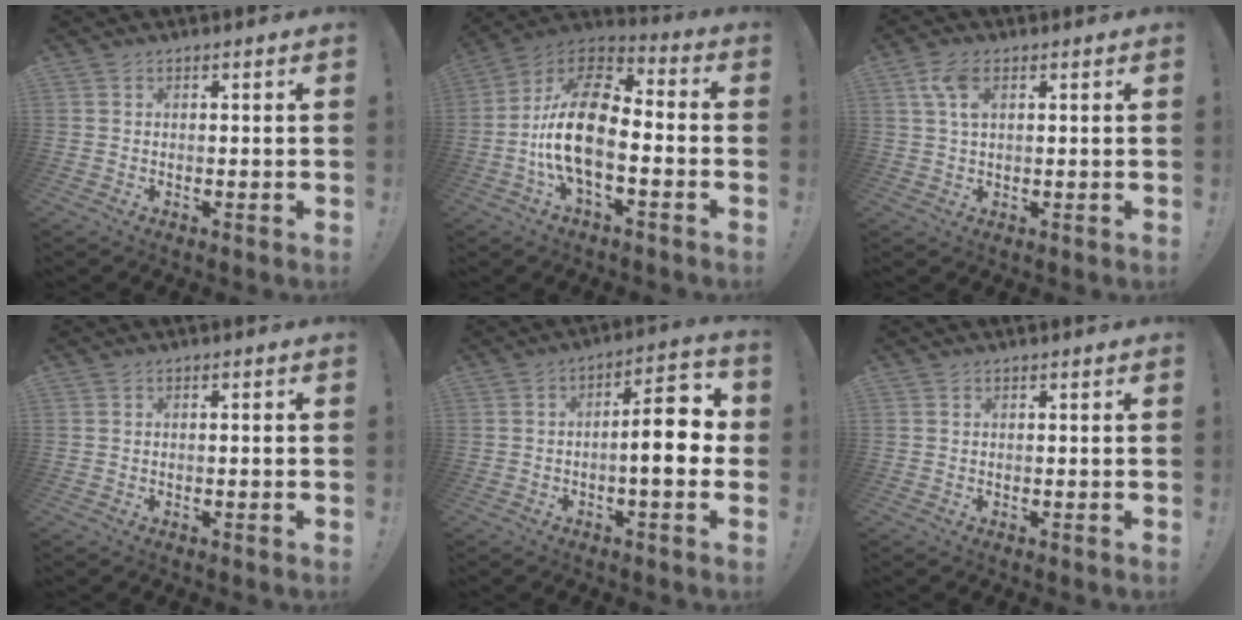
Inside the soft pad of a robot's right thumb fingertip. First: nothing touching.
{"total": 18.3, "force": [-3.9, 9.3, 15.2], "torque": [-0.293, 0.025, -0.066]}
{"total": 6.0, "force": [2.3, 3.1, 4.6], "torque": [-0.084, -0.004, 0.040]}
{"total": 0.7, "force": [-0.4, -0.1, 0.5], "torque": [-0.009, 0.000, -0.006]}
{"total": 12.3, "force": [-0.4, 3.9, 11.7], "torque": [-0.156, 0.005, -0.013]}
{"total": 0.0}